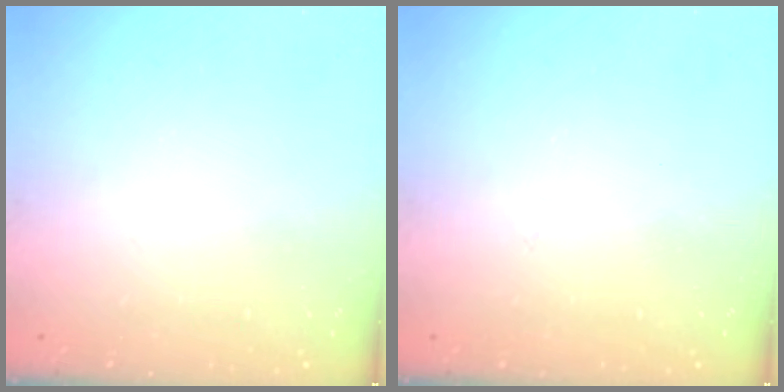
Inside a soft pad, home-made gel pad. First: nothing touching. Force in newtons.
{"total": 2.7, "press": 2.7, "slide": 0.5}